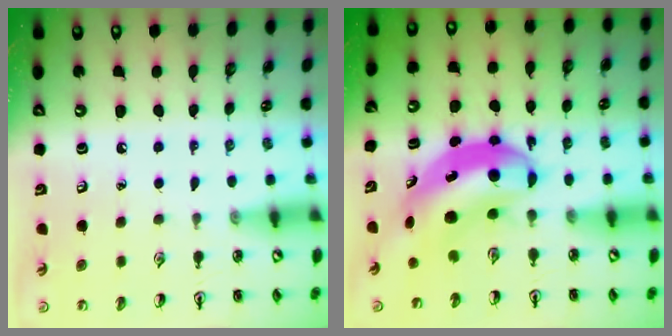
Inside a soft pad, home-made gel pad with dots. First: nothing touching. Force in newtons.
{"total": 7.2, "press": 7.0, "slide": 1.9}